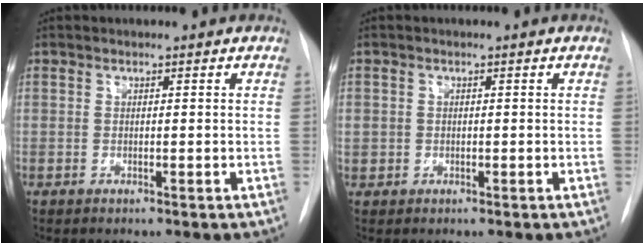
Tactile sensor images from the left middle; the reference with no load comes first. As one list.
[{"total": 1.4, "force": [0.0, 1.4, 0.3], "torque": [-0.004, 0.005, 0.001]}]